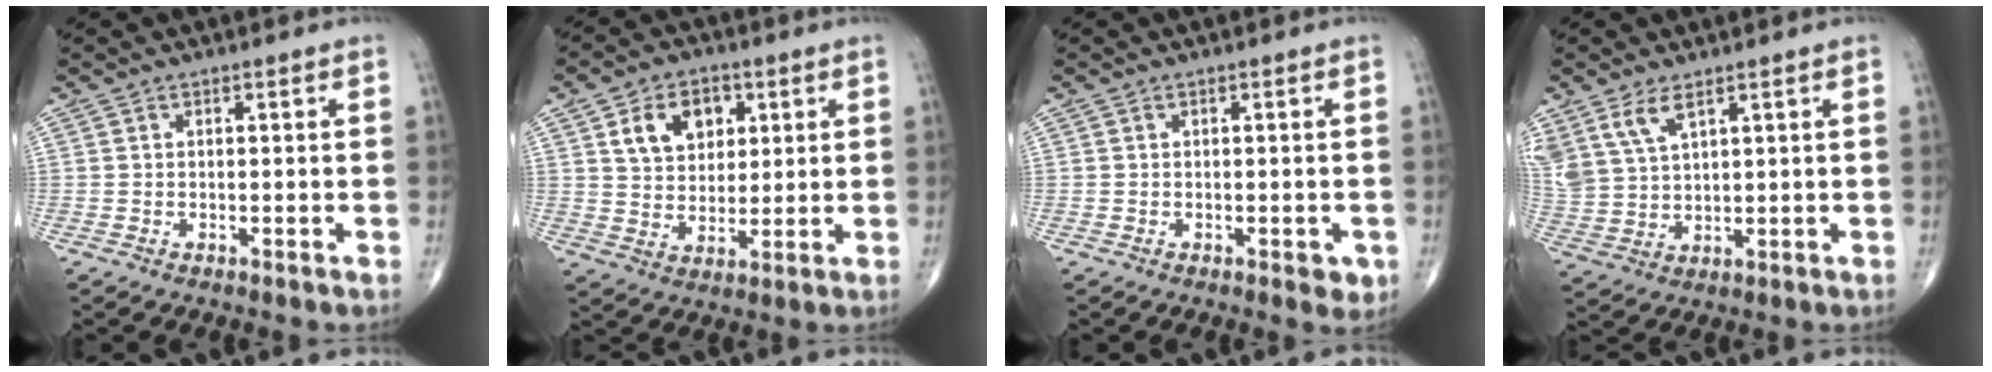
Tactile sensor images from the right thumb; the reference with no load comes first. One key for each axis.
{"total": 9.9, "fx": 3.8, "fy": 7.0, "fz": 5.8, "tx": -0.063, "ty": -0.014, "tz": 0.068}
{"total": 3.0, "fx": -0.9, "fy": 1.3, "fz": 2.6, "tx": -0.022, "ty": -0.005, "tz": -0.009}
{"total": 8.2, "fx": 5.0, "fy": 4.0, "fz": 5.2, "tx": -0.106, "ty": -0.010, "tz": 0.112}